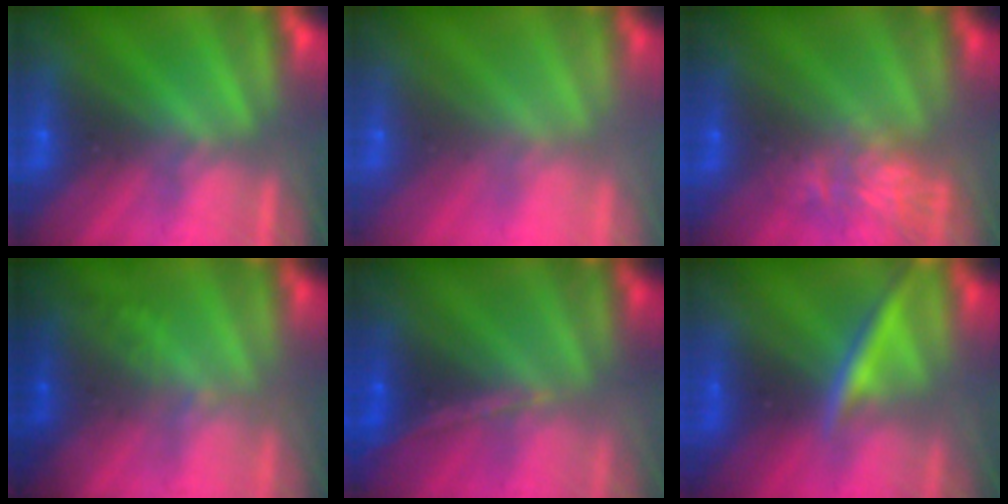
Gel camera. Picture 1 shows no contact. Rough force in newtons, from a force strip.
{"total": 2.4}
{"total": 4.7}
{"total": 1.9}
{"total": 1.3}
{"total": 2.4}